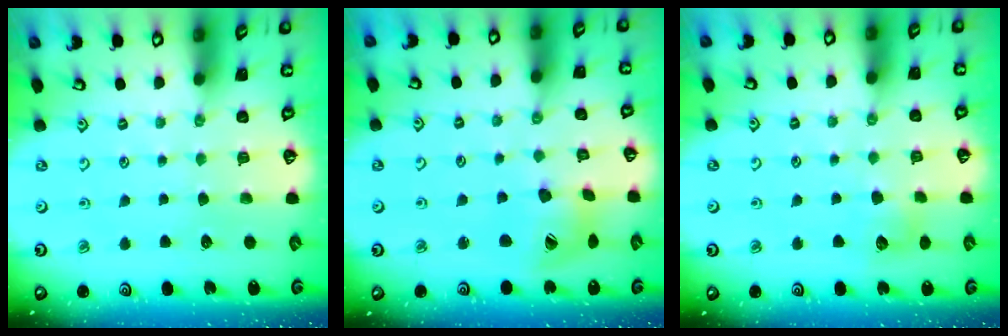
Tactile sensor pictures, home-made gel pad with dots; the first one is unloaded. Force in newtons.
{"total": 12.0, "press": 12.0, "slide": 1.0}
{"total": 7.2, "press": 7.2, "slide": 0.7}